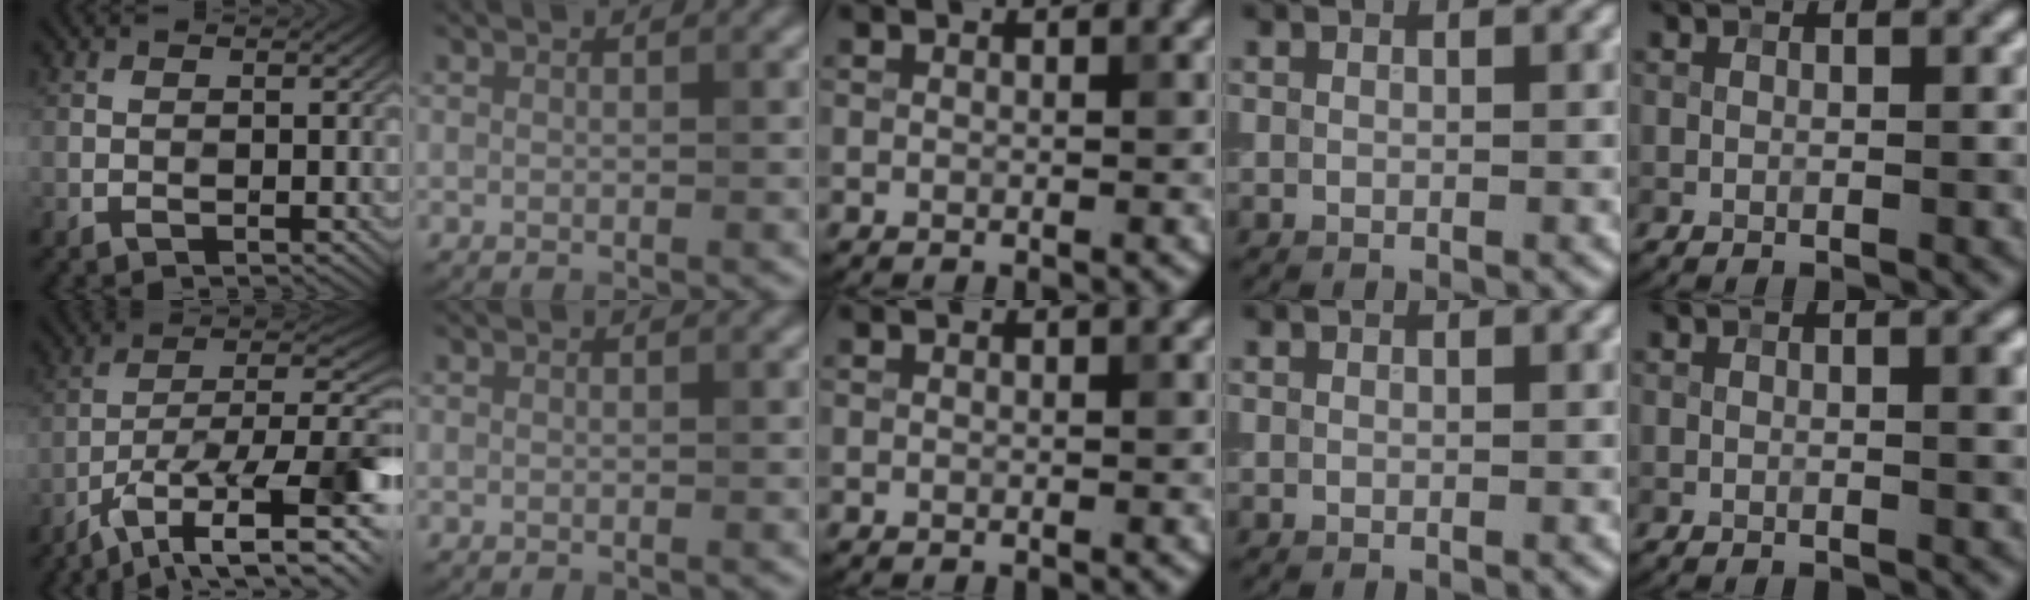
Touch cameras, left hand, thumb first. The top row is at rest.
{"thumb": {"total": 16.3, "force": [-7.2, 6.3, 13.1], "torque": [-0.217, -0.024, -0.101]}, "little": {"total": 1.4, "force": [0.2, 0.2, 1.3], "torque": [-0.018, 0.001, 0.001]}}